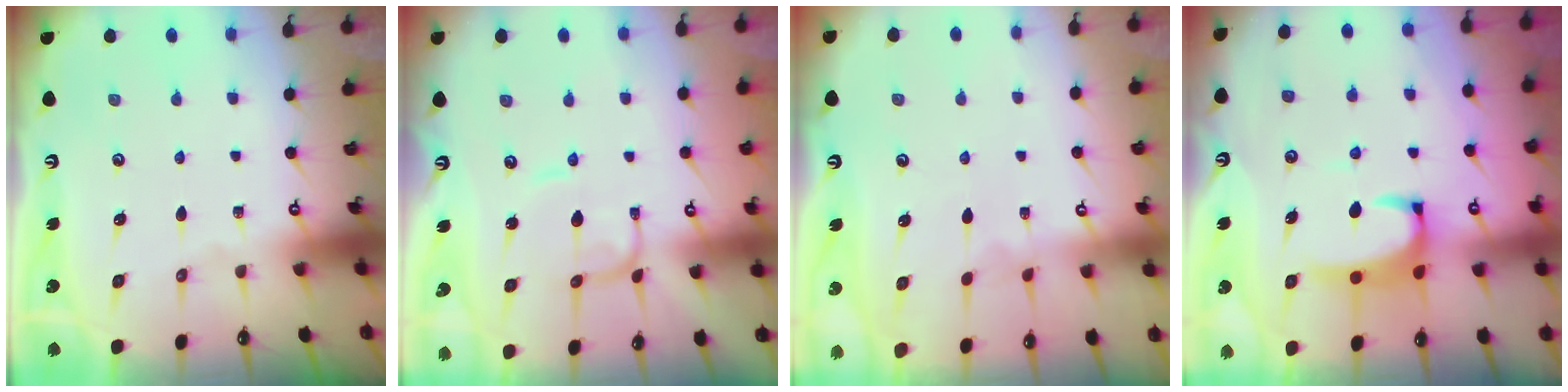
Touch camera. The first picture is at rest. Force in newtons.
{"total": 1.0, "press": 0.9, "slide": 0.2}
{"total": 3.4, "press": 3.4, "slide": 0.2}
{"total": 4.6, "press": 4.5, "slide": 0.6}